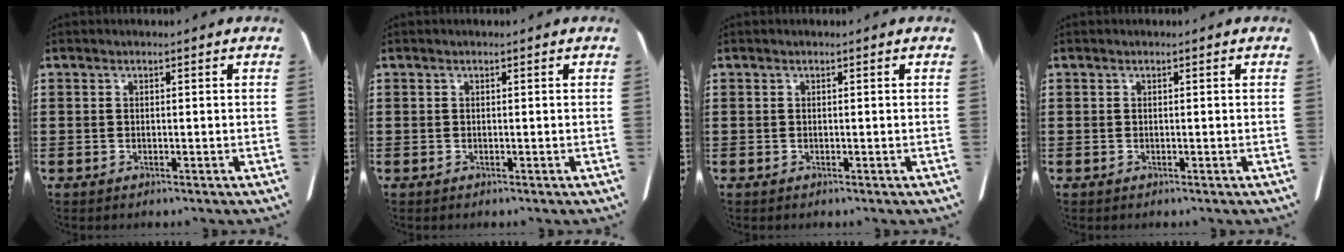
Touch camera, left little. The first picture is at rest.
{"total": 0.0}
{"total": 0.0}
{"total": 0.0}